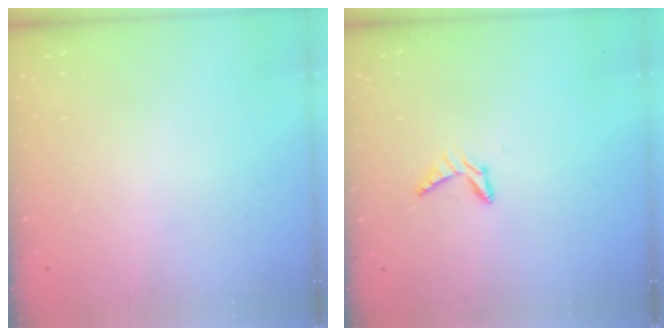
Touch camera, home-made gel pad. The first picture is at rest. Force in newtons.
{"total": 3.8, "press": 3.8, "slide": 0.3}